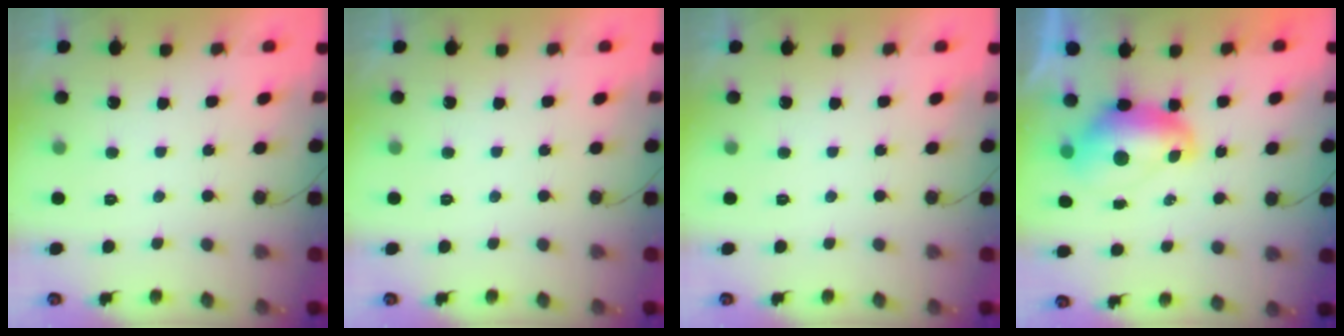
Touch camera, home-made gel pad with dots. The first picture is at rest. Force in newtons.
{"total": 0.0}
{"total": 0.0}
{"total": 9.6, "press": 9.5, "slide": 1.1}